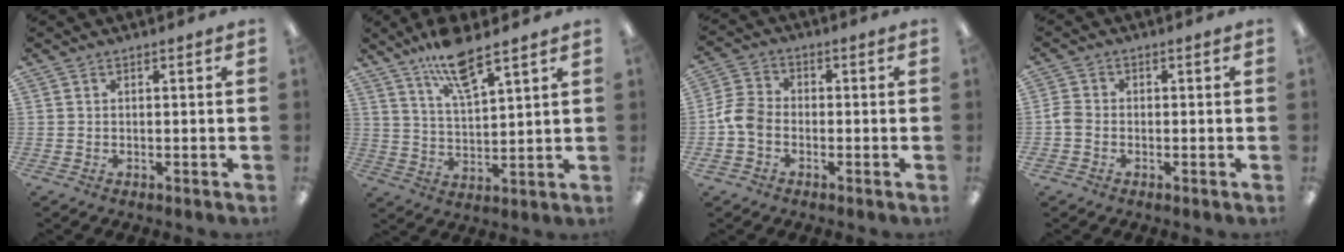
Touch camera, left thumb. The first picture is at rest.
{"total": 10.4, "force": [7.9, 2.5, 6.3], "torque": [-0.118, -0.033, 0.139]}
{"total": 6.6, "force": [-2.1, 5.0, 3.8], "torque": [-0.081, 0.016, -0.036]}
{"total": 2.5, "force": [-0.9, 1.9, 1.3], "torque": [-0.022, 0.005, -0.016]}